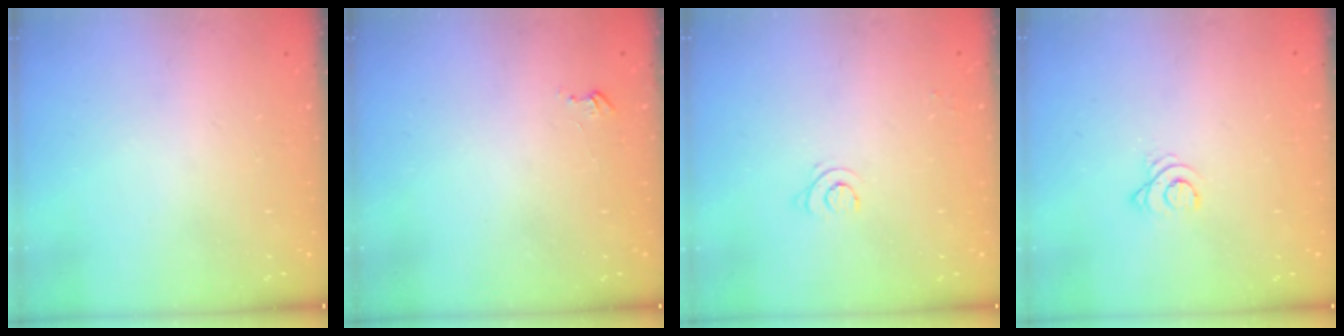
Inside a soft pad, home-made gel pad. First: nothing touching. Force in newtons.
{"total": 2.6, "press": 2.6, "slide": 0.3}
{"total": 3.8, "press": 3.8, "slide": 0.6}
{"total": 2.7, "press": 2.7, "slide": 0.3}